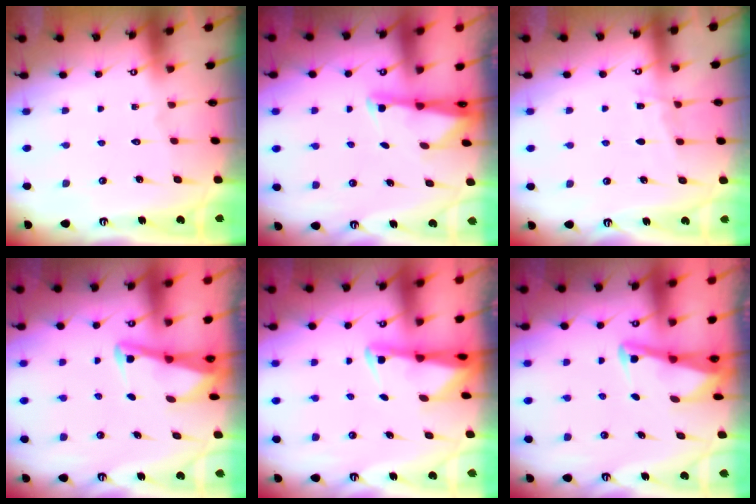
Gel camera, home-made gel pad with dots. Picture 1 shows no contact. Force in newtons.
{"total": 1.8, "press": 1.8, "slide": 0.4}
{"total": 5.7, "press": 5.7, "slide": 0.5}
{"total": 3.0, "press": 3.0, "slide": 0.4}
{"total": 2.4, "press": 2.3, "slide": 0.4}
{"total": 3.0, "press": 3.0, "slide": 0.4}